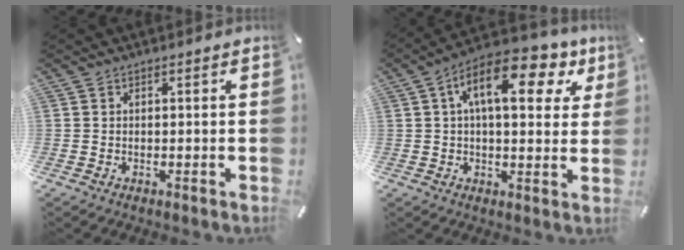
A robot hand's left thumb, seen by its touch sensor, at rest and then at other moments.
{"total": 14.7, "force": [5.9, 6.7, 11.7], "torque": [-0.187, -0.012, 0.095]}